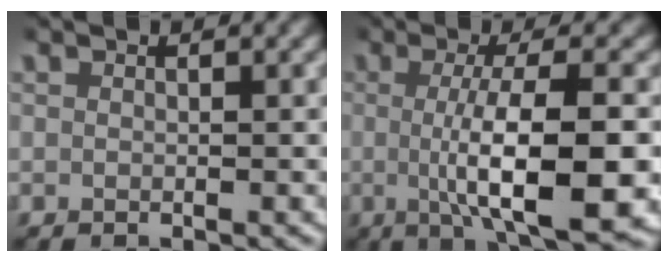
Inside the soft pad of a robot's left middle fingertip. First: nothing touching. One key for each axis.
{"total": 8.0, "fx": -1.0, "fy": 1.7, "fz": 7.7, "tx": -0.117, "ty": -0.007, "tz": -0.013}